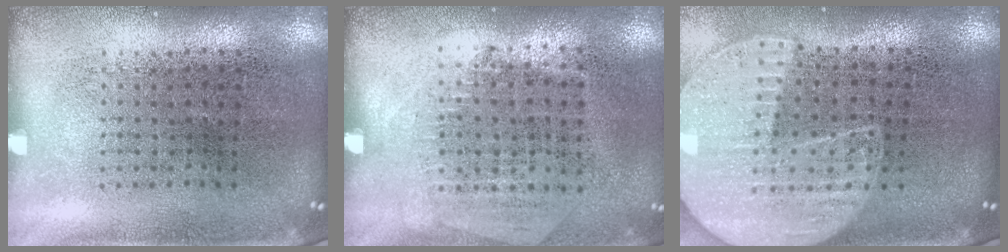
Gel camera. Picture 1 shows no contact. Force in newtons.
{"total": 1.3, "press": 1.1, "slide": 0.6}
{"total": 2.2, "press": 1.9, "slide": 1.1}